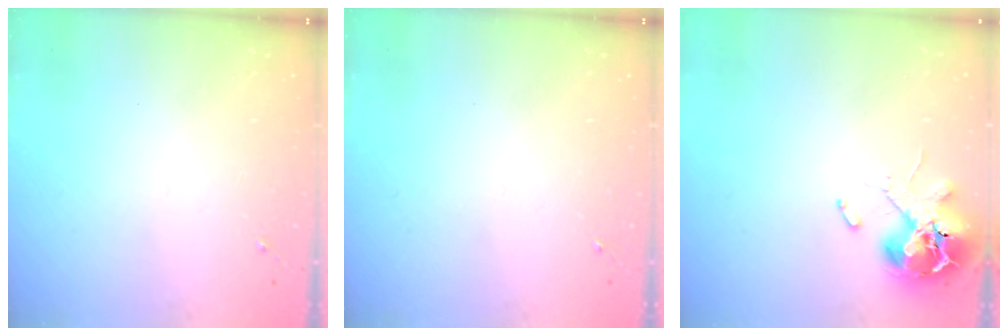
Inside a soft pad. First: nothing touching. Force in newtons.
{"total": 0.0}
{"total": 10.7, "press": 10.6, "slide": 1.6}